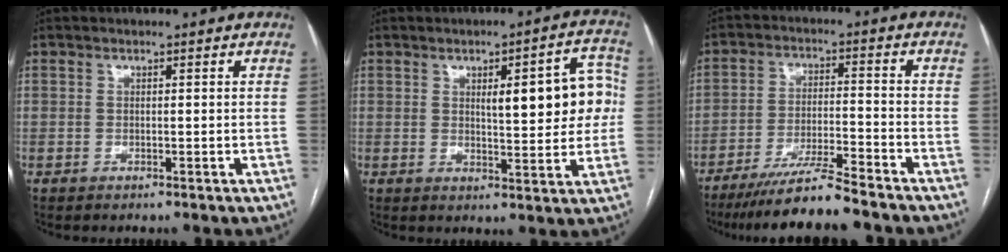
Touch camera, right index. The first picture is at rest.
{"total": 11.0, "force": [1.8, 3.1, 10.4], "torque": [-0.126, 0.023, 0.024]}
{"total": 9.8, "force": [-8.5, 0.0, 4.7], "torque": [-0.074, -0.020, -0.147]}